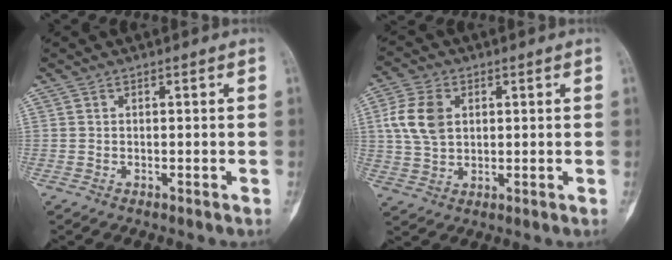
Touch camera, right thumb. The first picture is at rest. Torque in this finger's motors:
{"motor_torque": [-0.10, 0.32, 0.59, 0.14, 0.06]}